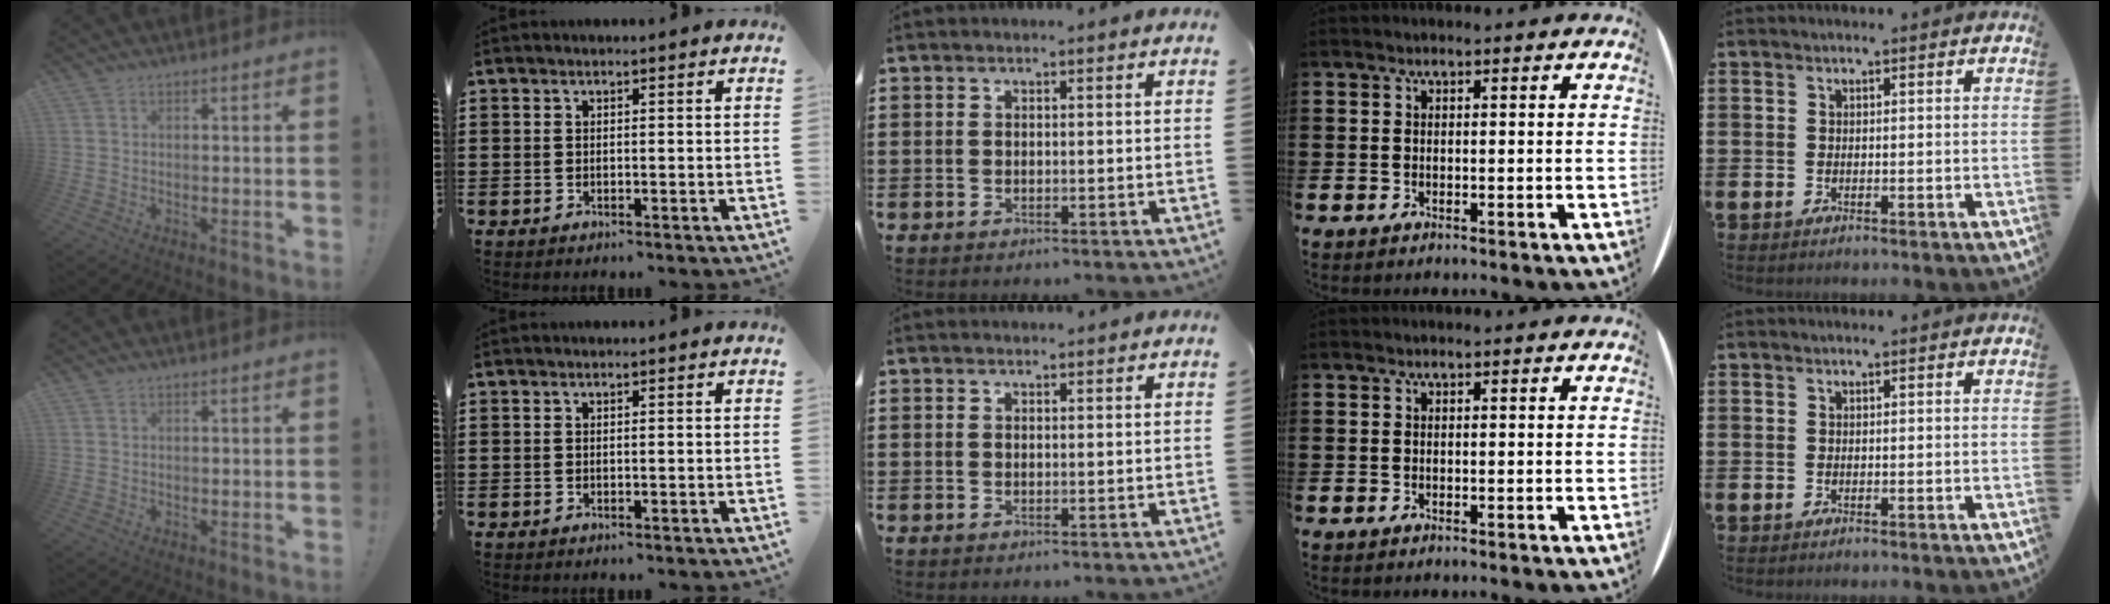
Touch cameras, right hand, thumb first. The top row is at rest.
{"middle": {"total": 0.5, "force": [0.5, 0.2, 0.0], "torque": [0.006, -0.003, 0.008]}}